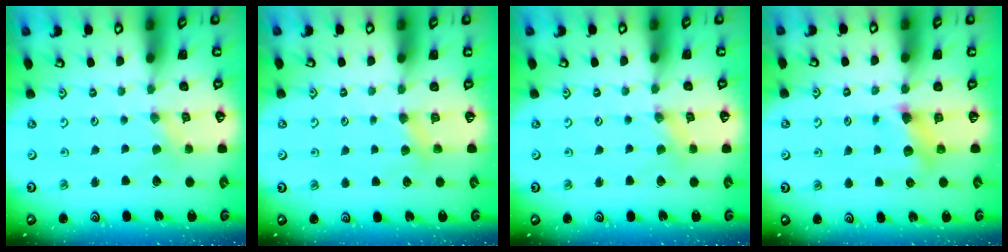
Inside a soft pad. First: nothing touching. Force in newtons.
{"total": 3.6, "press": 3.6, "slide": 0.4}
{"total": 1.3, "press": 1.3, "slide": 0.2}
{"total": 6.6, "press": 6.6, "slide": 0.2}